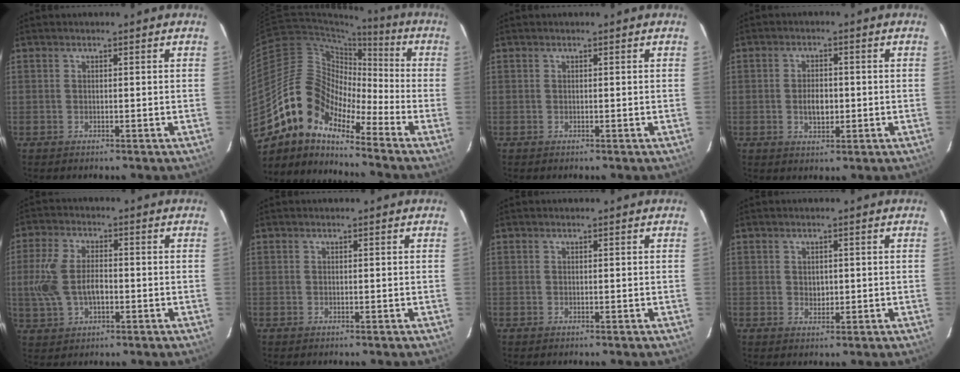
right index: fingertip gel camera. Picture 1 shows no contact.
{"total": 13.9, "force": [-10.3, 6.0, 7.1], "torque": [-0.114, 0.012, -0.219]}
{"total": 0.0}
{"total": 4.3, "force": [-0.6, 2.6, 3.3], "torque": [-0.059, -0.001, -0.006]}
{"total": 9.5, "force": [-1.1, 5.5, 7.6], "torque": [-0.166, 0.005, -0.016]}
{"total": 0.0}
{"total": 0.0}
{"total": 1.9, "force": [0.1, 1.7, 0.8], "torque": [-0.010, 0.000, 0.005]}